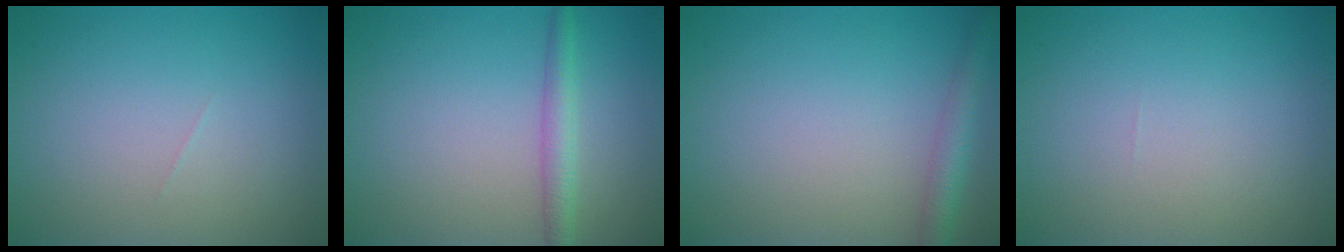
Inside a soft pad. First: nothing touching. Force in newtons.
{"total": 2.3, "press": 2.3, "slide": 0.1}
{"total": 2.7, "press": 2.7, "slide": 0.2}
{"total": 0.0}